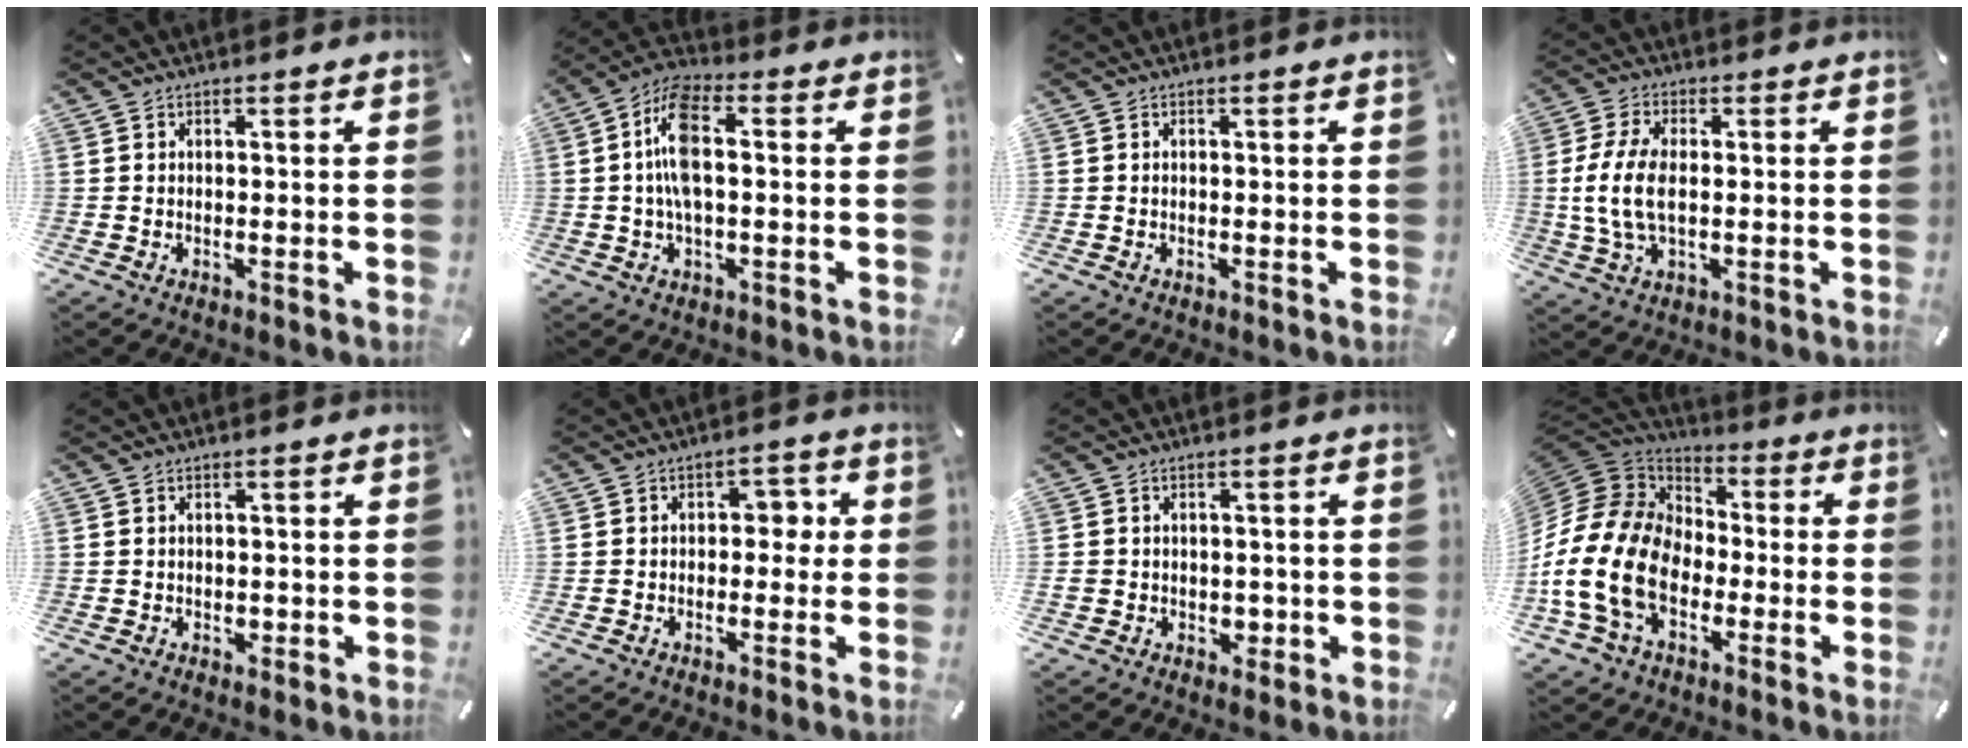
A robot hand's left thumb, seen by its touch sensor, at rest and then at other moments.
{"total": 10.6, "force": [0.7, 5.3, 9.2], "torque": [-0.191, 0.006, 0.013]}
{"total": 0.0}
{"total": 9.9, "force": [0.0, 5.0, 8.6], "torque": [-0.187, -0.004, -0.001]}
{"total": 1.2, "force": [-0.3, 1.0, 0.6], "torque": [-0.012, 0.003, -0.006]}
{"total": 4.2, "force": [-0.3, 3.0, 2.9], "torque": [-0.037, 0.005, -0.017]}
{"total": 3.7, "force": [-0.6, 3.5, 1.1], "torque": [-0.007, -0.003, -0.014]}
{"total": 19.2, "force": [-6.1, 13.9, 11.7], "torque": [-0.269, 0.017, -0.111]}